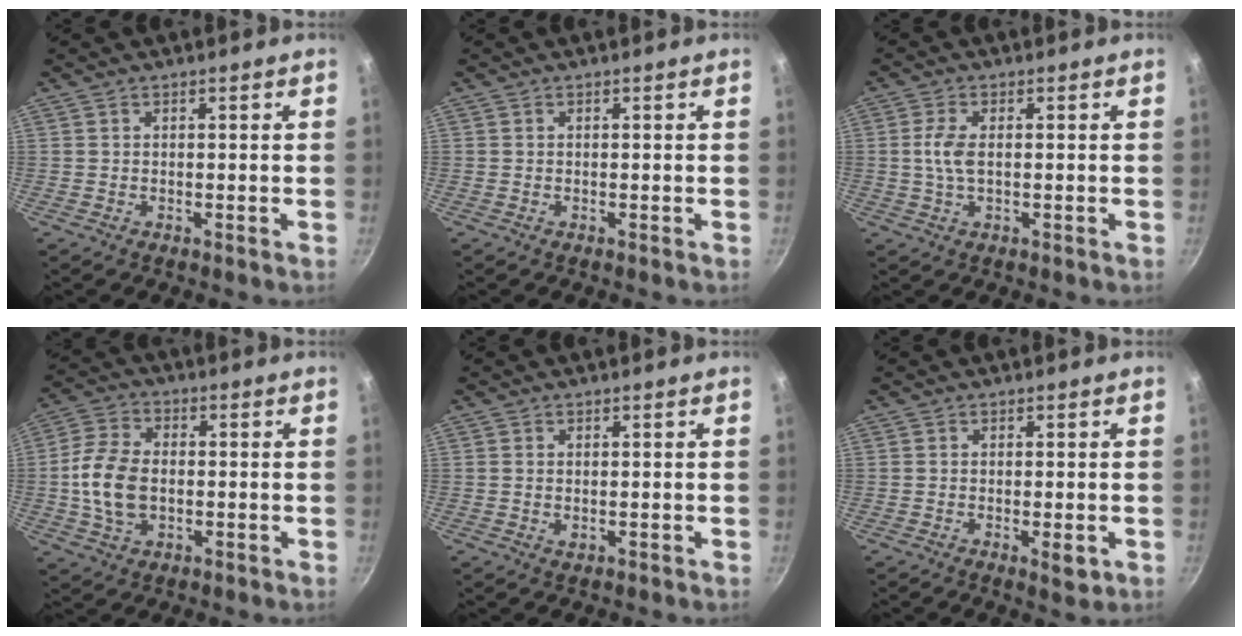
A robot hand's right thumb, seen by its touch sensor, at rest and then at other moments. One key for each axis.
{"total": 0.0}
{"total": 4.2, "fx": 0.1, "fy": 1.9, "fz": 3.7, "tx": -0.086, "ty": 0.004, "tz": 0.000}
{"total": 11.0, "fx": -0.9, "fy": 7.3, "fz": 8.2, "tx": -0.152, "ty": 0.015, "tz": -0.023}
{"total": 1.3, "fx": 0.0, "fy": 0.8, "fz": 1.0, "tx": -0.016, "ty": -0.002, "tz": 0.000}
{"total": 3.0, "fx": -0.9, "fy": 1.0, "fz": 2.7, "tx": -0.044, "ty": -0.006, "tz": -0.013}